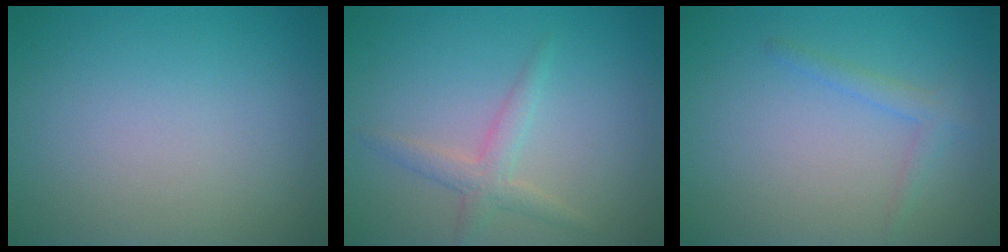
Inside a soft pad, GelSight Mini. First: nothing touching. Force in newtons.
{"total": 2.2, "press": 2.1, "slide": 0.1}
{"total": 1.4, "press": 1.4, "slide": 0.1}